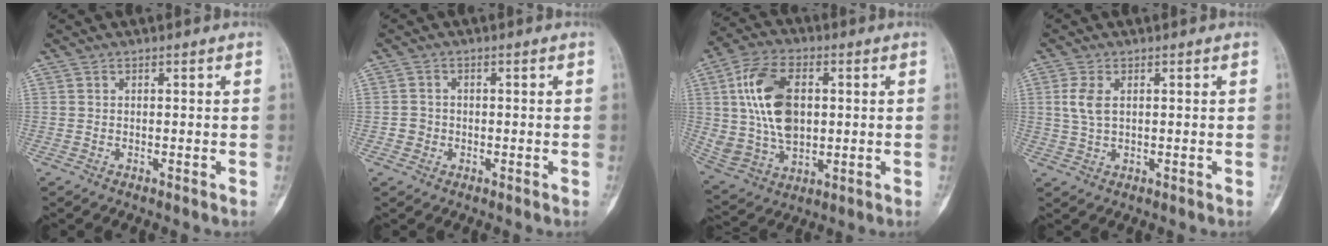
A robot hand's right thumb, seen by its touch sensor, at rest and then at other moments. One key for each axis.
{"total": 2.1, "fx": -0.5, "fy": 1.9, "fz": 0.5, "tx": 0.000, "ty": 0.007, "tz": -0.012}
{"total": 16.4, "fx": 2.7, "fy": 10.2, "fz": 12.6, "tx": -0.229, "ty": 0.000, "tz": 0.056}
{"total": 4.0, "fx": 0.8, "fy": 2.2, "fz": 3.3, "tx": -0.076, "ty": 0.001, "tz": 0.017}